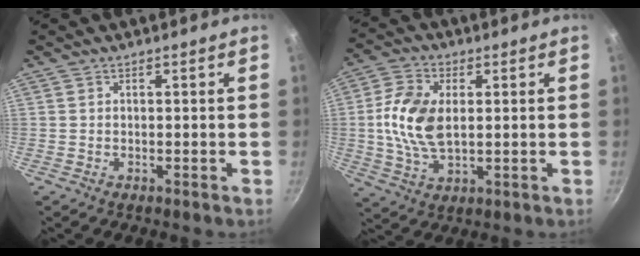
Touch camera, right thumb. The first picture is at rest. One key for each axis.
{"total": 11.5, "fx": 1.1, "fy": 6.7, "fz": 9.3, "tx": -0.178, "ty": 0.004, "tz": 0.018}